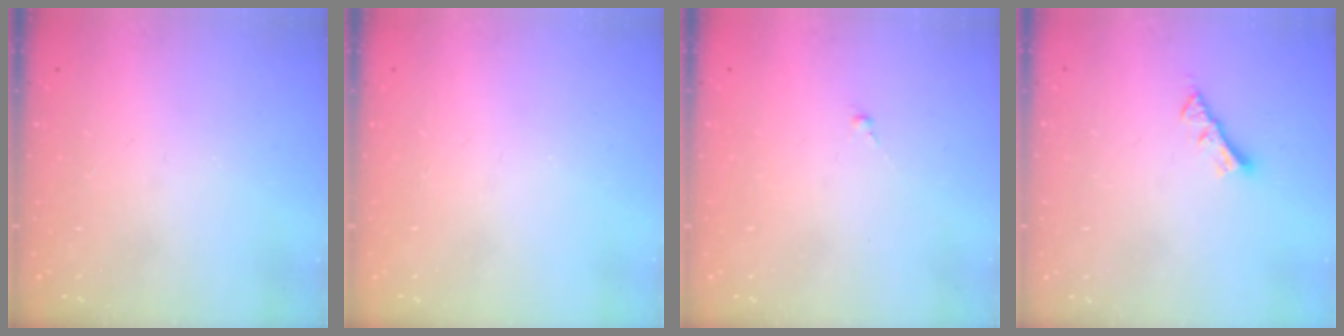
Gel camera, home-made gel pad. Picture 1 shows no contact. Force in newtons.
{"total": 0.0}
{"total": 0.5, "press": 0.4, "slide": 0.4}
{"total": 5.5, "press": 5.4, "slide": 0.4}